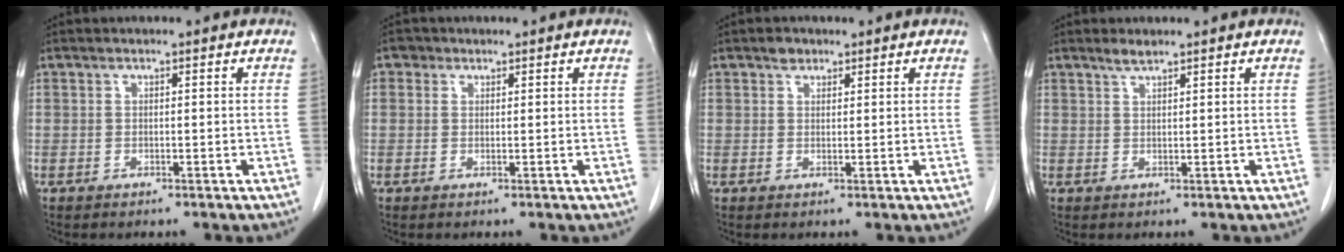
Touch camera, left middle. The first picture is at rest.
{"total": 1.3, "force": [0.7, 1.1, 0.2], "torque": [0.002, 0.001, 0.007]}
{"total": 1.6, "force": [1.1, 1.0, 0.4], "torque": [-0.009, 0.000, 0.017]}
{"total": 1.4, "force": [1.3, 0.0, 0.7], "torque": [-0.017, 0.000, 0.028]}